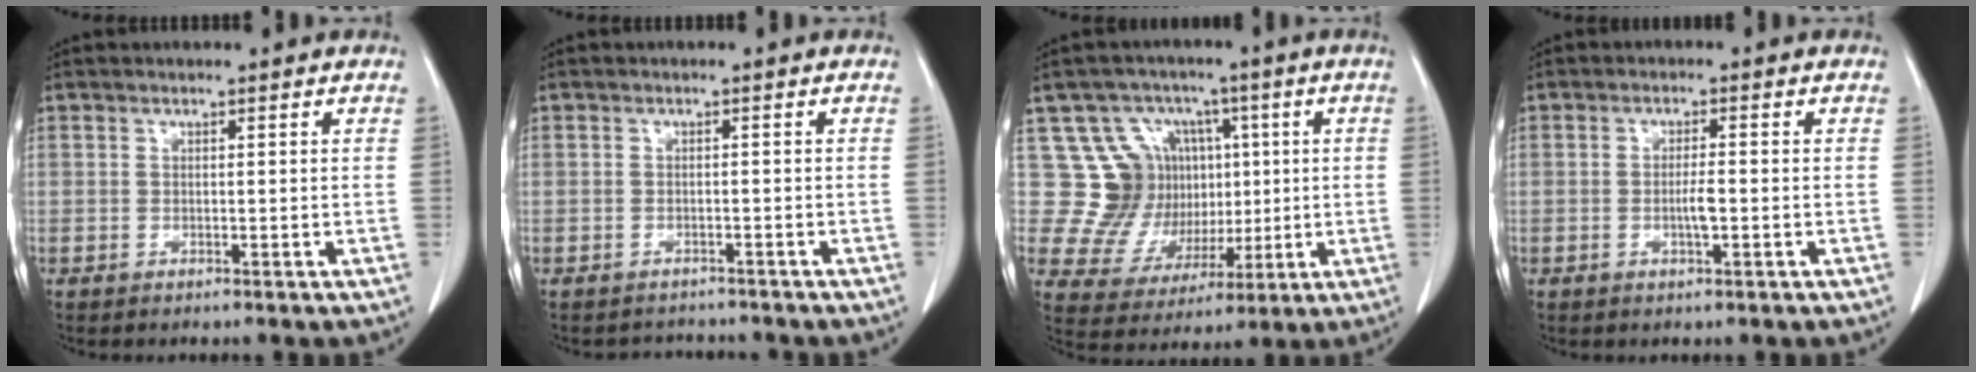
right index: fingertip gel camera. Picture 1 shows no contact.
{"total": 2.7, "force": [-2.4, 1.1, -0.4], "torque": [0.005, 0.002, -0.034]}
{"total": 11.9, "force": [2.9, 11.1, 3.4], "torque": [-0.049, 0.047, 0.068]}
{"total": 2.7, "force": [-0.5, 0.4, 2.6], "torque": [-0.051, -0.001, -0.008]}